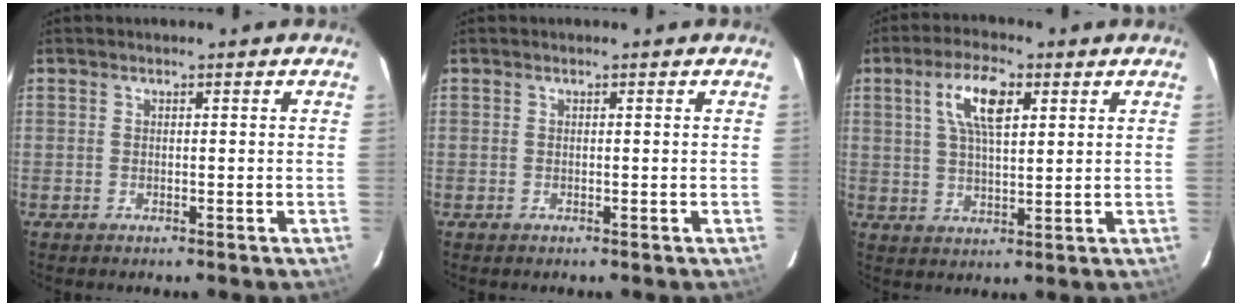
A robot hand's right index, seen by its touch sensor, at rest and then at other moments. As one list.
[{"total": 0.0}, {"total": 8.7, "force": [3.4, 3.2, 7.3], "torque": [-0.137, 0.013, 0.063]}]